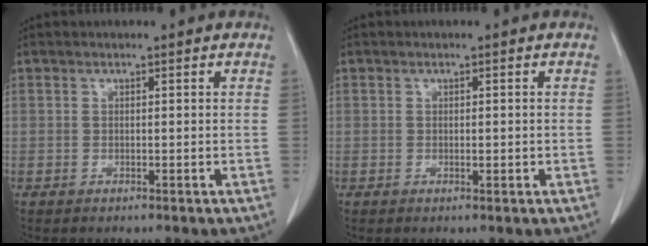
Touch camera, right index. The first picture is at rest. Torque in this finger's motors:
{"motor_torque": [-0.33, 0.28, -0.08, -0.01]}